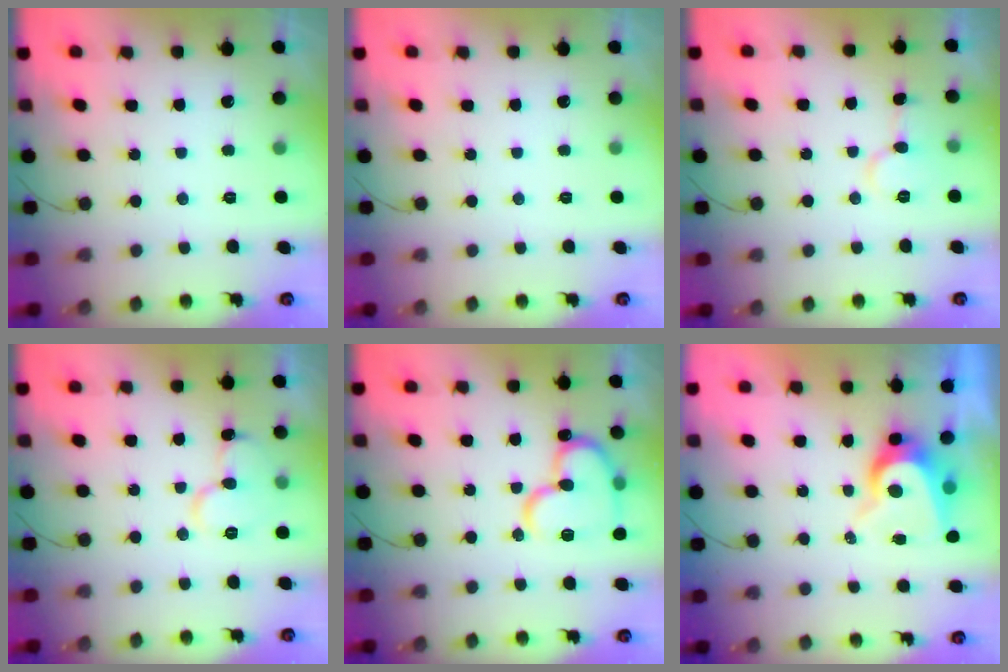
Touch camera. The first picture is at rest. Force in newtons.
{"total": 0.0}
{"total": 7.1, "press": 7.1, "slide": 0.8}
{"total": 9.9, "press": 9.8, "slide": 1.1}
{"total": 17.2, "press": 17.1, "slide": 1.6}
{"total": 7.9, "press": 7.9, "slide": 0.7}